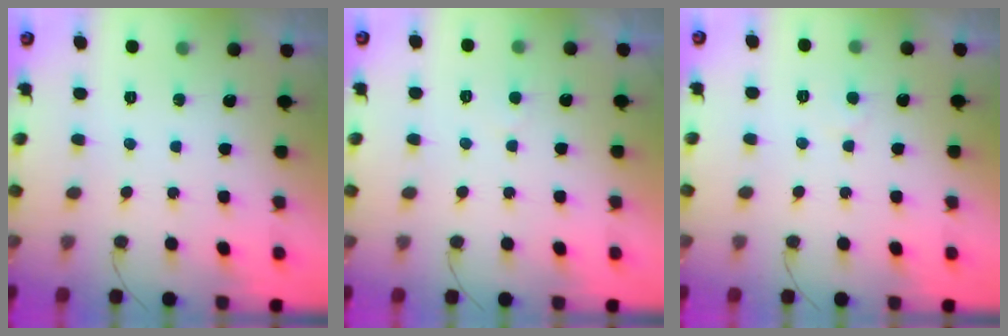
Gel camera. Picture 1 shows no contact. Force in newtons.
{"total": 2.6, "press": 2.6, "slide": 0.4}
{"total": 3.2, "press": 3.2, "slide": 0.4}